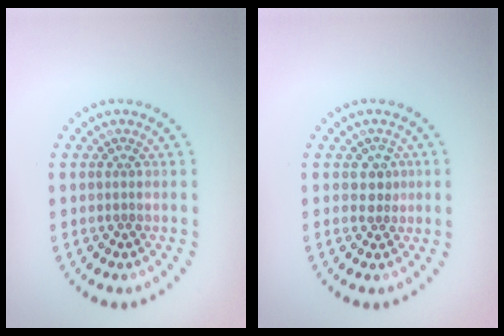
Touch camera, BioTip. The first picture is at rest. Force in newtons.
{"total": 1.4, "press": 1.2, "slide": 0.7}